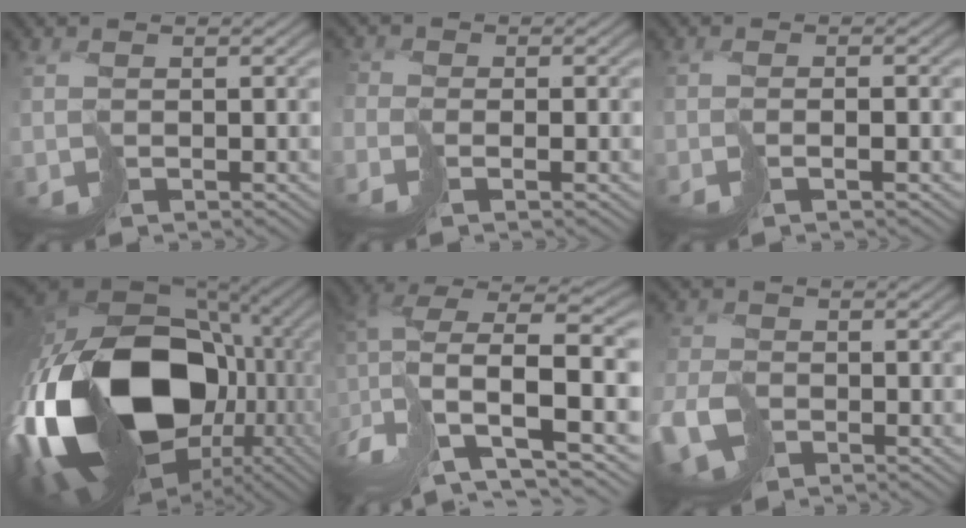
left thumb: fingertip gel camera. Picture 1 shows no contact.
{"total": 1.6, "force": [-1.6, 0.1, -0.1], "torque": [0.017, 0.007, -0.033]}
{"total": 1.2, "force": [-0.5, -0.9, 0.5], "torque": [-0.003, 0.004, -0.013]}
{"total": 21.5, "force": [-3.6, 14.1, 15.8], "torque": [-0.357, -0.060, -0.031]}
{"total": 15.1, "force": [-2.9, 7.1, 13.0], "torque": [-0.279, -0.021, -0.026]}
{"total": 7.4, "force": [-3.9, 4.6, 4.3], "torque": [-0.107, -0.022, -0.071]}